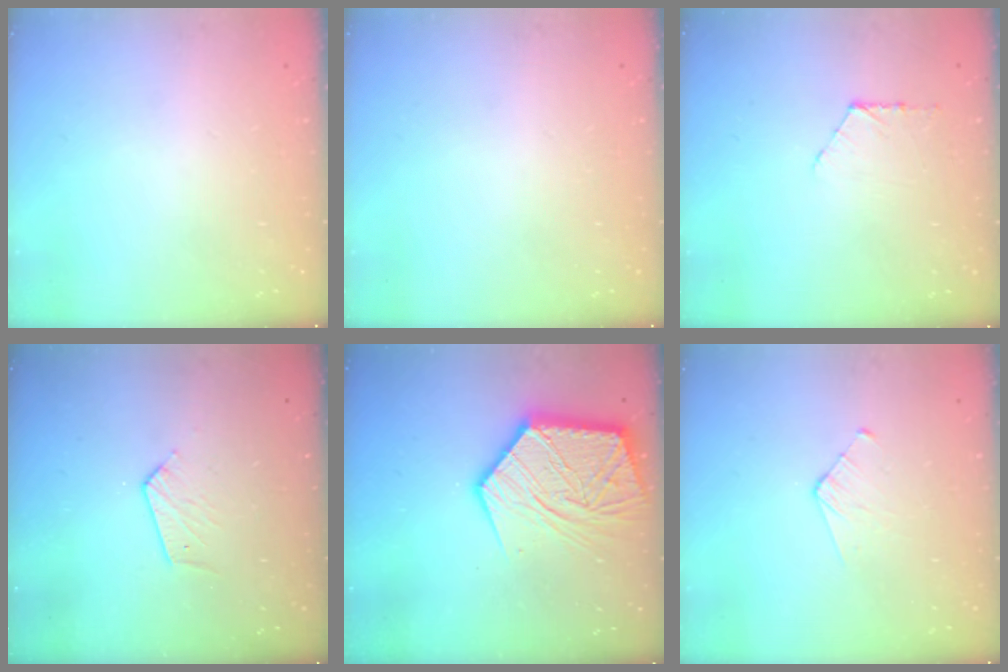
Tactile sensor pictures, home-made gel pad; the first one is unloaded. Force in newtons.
{"total": 0.0}
{"total": 5.5, "press": 5.5, "slide": 0.6}
{"total": 3.7, "press": 3.7, "slide": 0.3}
{"total": 22.6, "press": 22.5, "slide": 2.1}
{"total": 3.9, "press": 3.9, "slide": 0.3}